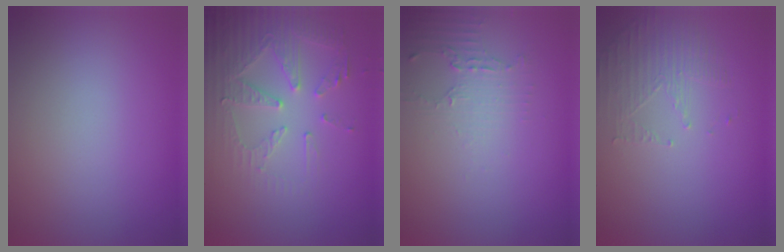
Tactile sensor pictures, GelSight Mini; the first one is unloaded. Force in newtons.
{"total": 5.2, "press": 3.8, "slide": 3.5}
{"total": 2.0, "press": 1.5, "slide": 1.3}
{"total": 1.7, "press": 0.9, "slide": 1.4}